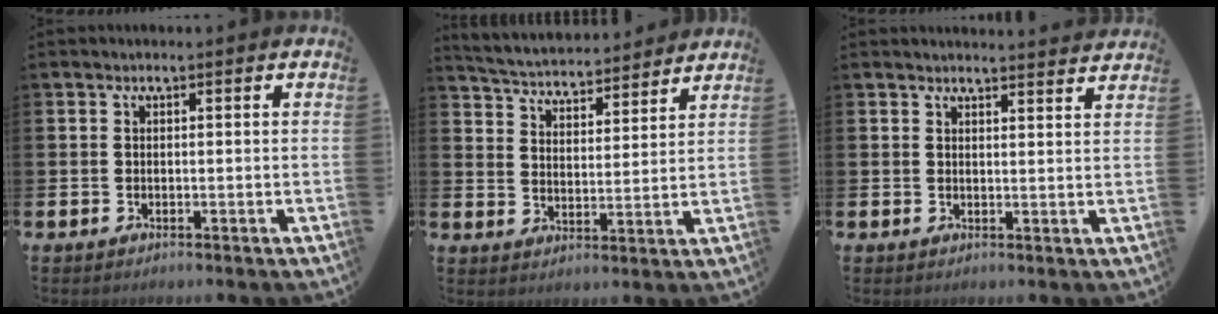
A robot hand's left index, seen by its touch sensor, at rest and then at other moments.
{"total": 4.7, "force": [4.6, 0.7, 0.2], "torque": [-0.029, -0.039, 0.077]}
{"total": 2.6, "force": [2.6, 0.0, -0.1], "torque": [0.009, -0.020, 0.044]}